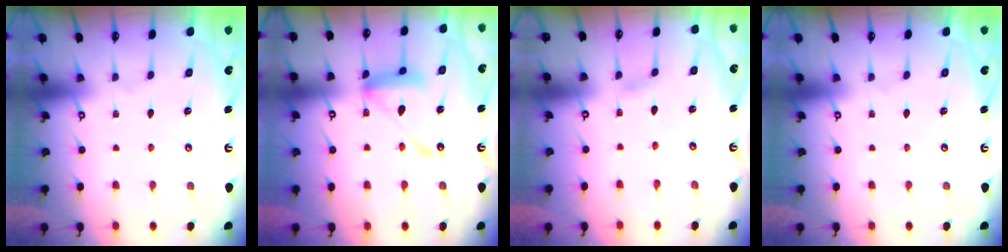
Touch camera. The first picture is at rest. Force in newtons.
{"total": 13.9, "press": 13.8, "slide": 1.4}
{"total": 1.2, "press": 1.2, "slide": 0.1}
{"total": 0.0}